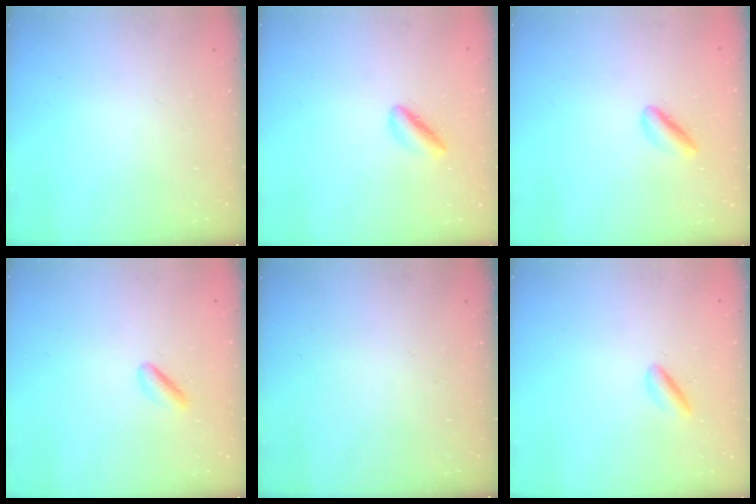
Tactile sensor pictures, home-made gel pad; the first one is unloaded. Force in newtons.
{"total": 2.6, "press": 2.6, "slide": 0.4}
{"total": 2.4, "press": 2.3, "slide": 0.4}
{"total": 2.3, "press": 2.1, "slide": 1.0}
{"total": 0.0}
{"total": 2.0, "press": 1.9, "slide": 0.5}